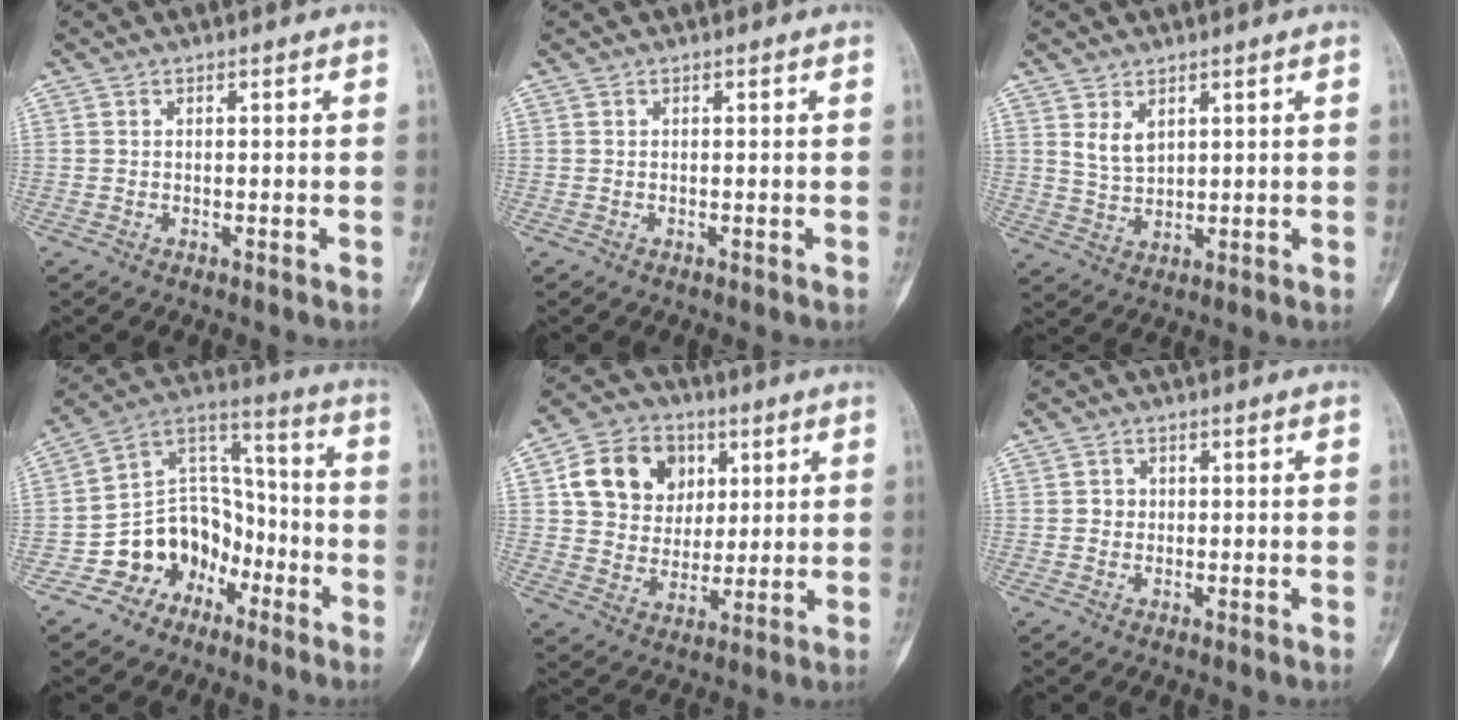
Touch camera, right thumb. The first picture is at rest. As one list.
[{"total": 0.0}, {"total": 4.2, "force": [2.1, 2.5, 2.6], "torque": [-0.040, -0.018, 0.050]}, {"total": 13.9, "force": [-7.1, 11.1, 4.5], "torque": [-0.017, 0.103, -0.126]}, {"total": 14.3, "force": [4.6, 11.9, 6.6], "torque": [-0.081, -0.004, 0.081]}, {"total": 1.6, "force": [0.0, 1.5, 0.5], "torque": [0.002, 0.005, -0.002]}]